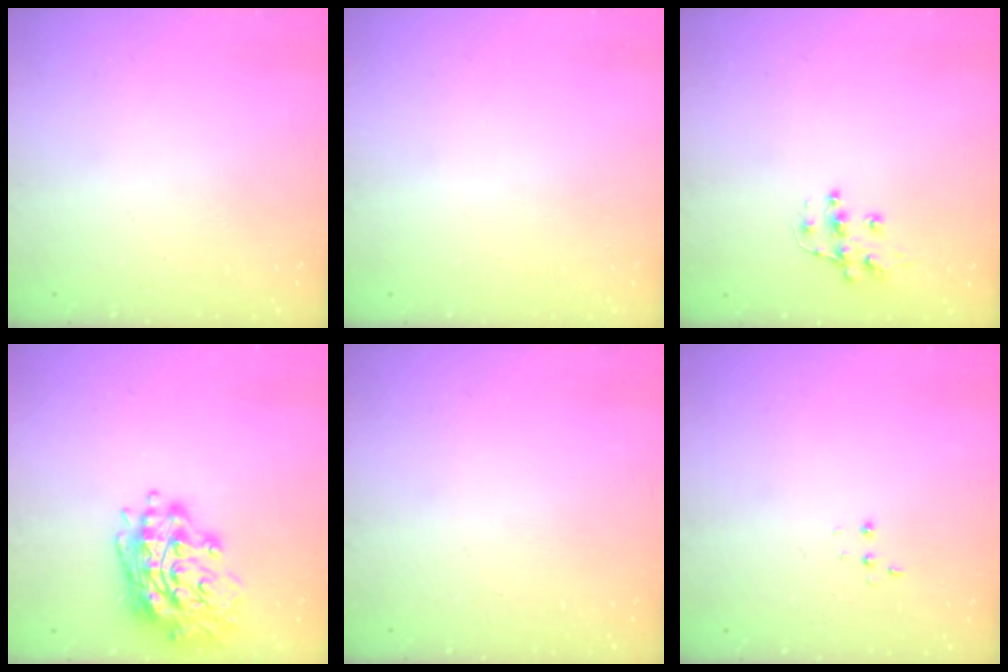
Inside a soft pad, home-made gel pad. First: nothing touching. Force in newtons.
{"total": 0.0}
{"total": 8.8, "press": 8.8, "slide": 0.6}
{"total": 17.1, "press": 16.9, "slide": 2.4}
{"total": 0.0}
{"total": 2.7, "press": 2.7, "slide": 0.5}